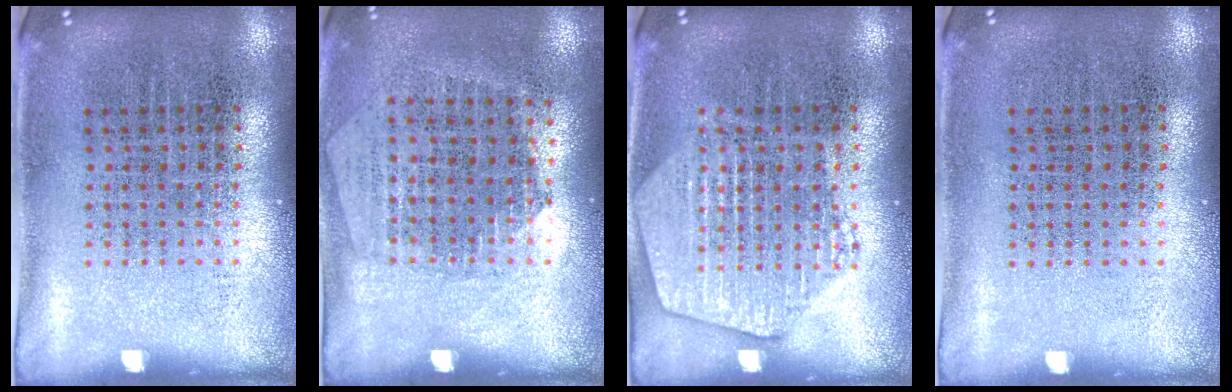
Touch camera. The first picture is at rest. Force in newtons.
{"total": 1.3, "press": 1.2, "slide": 0.5}
{"total": 2.8, "press": 2.7, "slide": 0.4}
{"total": 0.0}